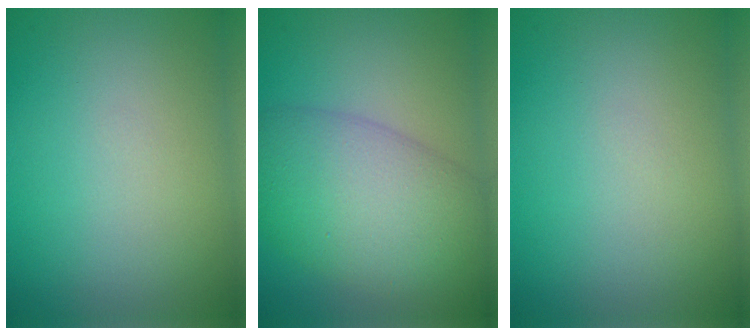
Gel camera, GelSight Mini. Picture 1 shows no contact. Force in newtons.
{"total": 8.6, "press": 8.6, "slide": 0.2}
{"total": 0.0}